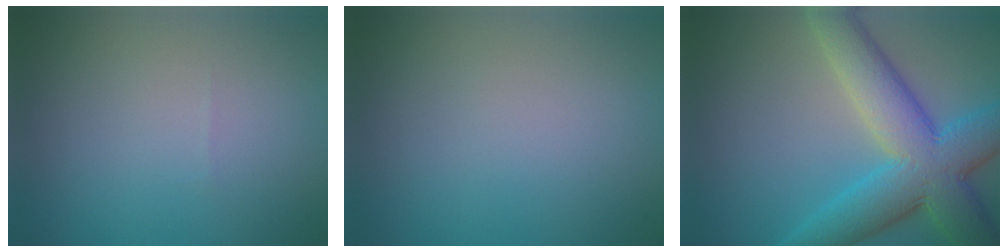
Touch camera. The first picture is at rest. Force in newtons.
{"total": 0.0}
{"total": 10.2, "press": 10.2, "slide": 0.5}